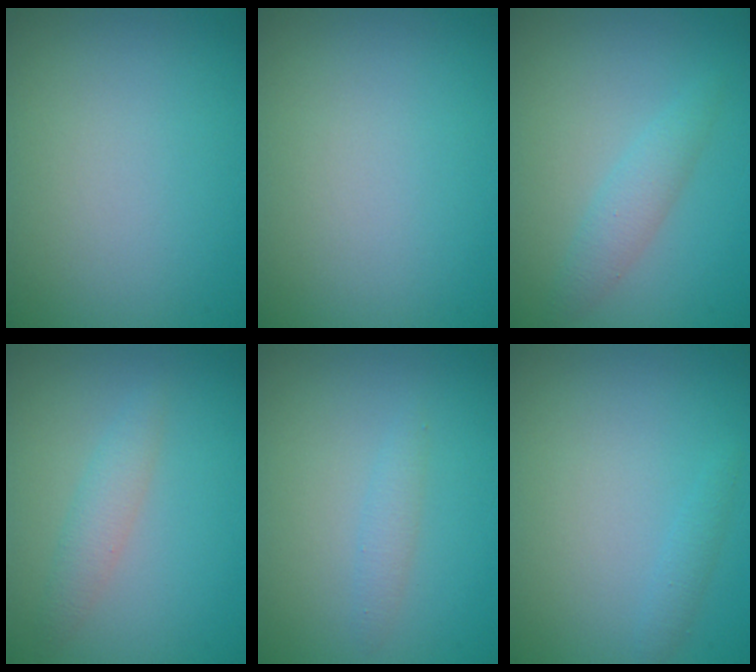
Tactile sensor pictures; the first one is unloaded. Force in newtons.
{"total": 0.0}
{"total": 2.0, "press": 2.0, "slide": 0.0}
{"total": 1.8, "press": 1.8, "slide": 0.0}
{"total": 1.2, "press": 1.2, "slide": 0.0}
{"total": 0.9, "press": 0.9, "slide": 0.1}